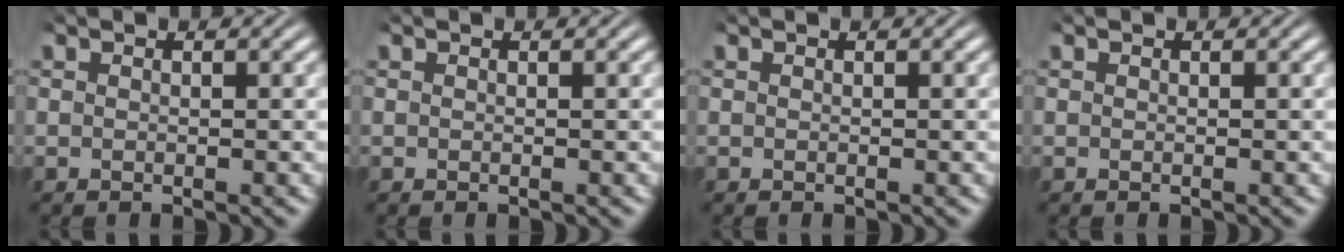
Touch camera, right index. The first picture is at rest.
{"total": 0.0}
{"total": 0.0}
{"total": 0.0}